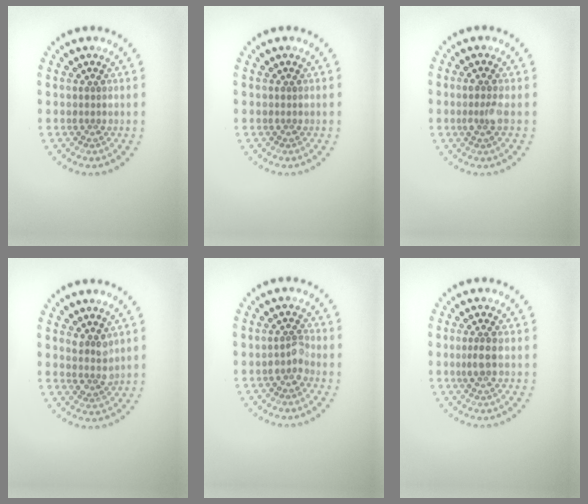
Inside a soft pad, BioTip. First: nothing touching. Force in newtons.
{"total": 0.0}
{"total": 1.6, "press": 1.3, "slide": 0.8}
{"total": 1.9, "press": 1.6, "slide": 1.1}
{"total": 1.5, "press": 1.3, "slide": 0.7}
{"total": 1.7, "press": 1.4, "slide": 0.8}